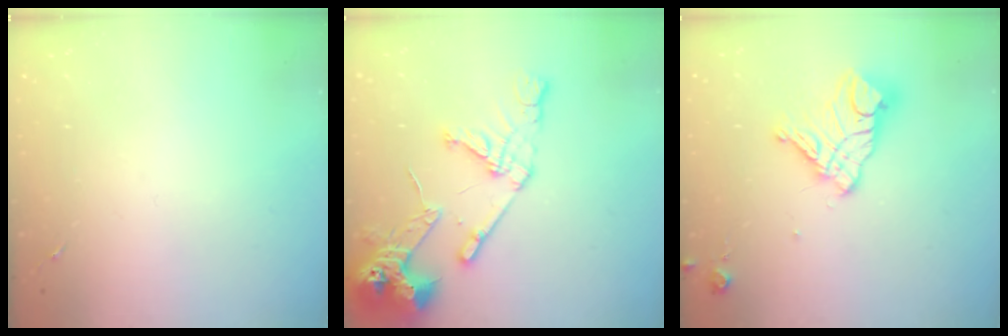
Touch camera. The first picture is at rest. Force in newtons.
{"total": 17.1, "press": 17.0, "slide": 2.1}
{"total": 14.6, "press": 14.5, "slide": 1.4}